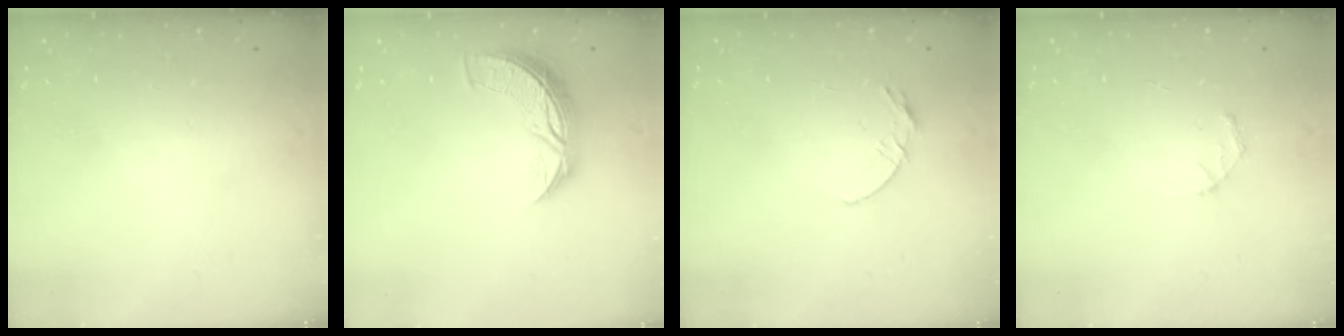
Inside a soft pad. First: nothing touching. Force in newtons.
{"total": 7.8, "press": 7.8, "slide": 0.2}
{"total": 4.5, "press": 4.5, "slide": 0.3}
{"total": 1.9, "press": 1.9, "slide": 0.2}